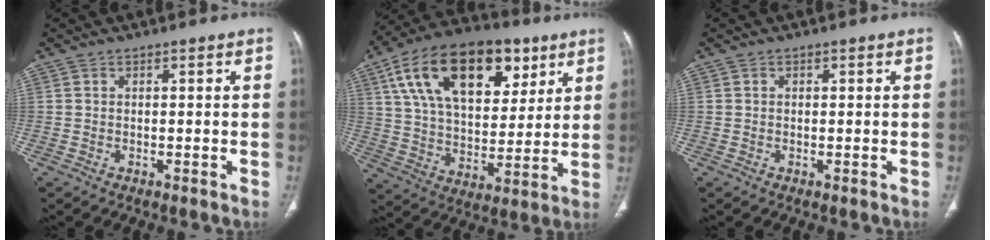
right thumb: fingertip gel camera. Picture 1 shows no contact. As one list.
[{"total": 25.9, "force": [11.6, 14.7, 17.9], "torque": [-0.283, -0.004, 0.195]}, {"total": 0.0}]